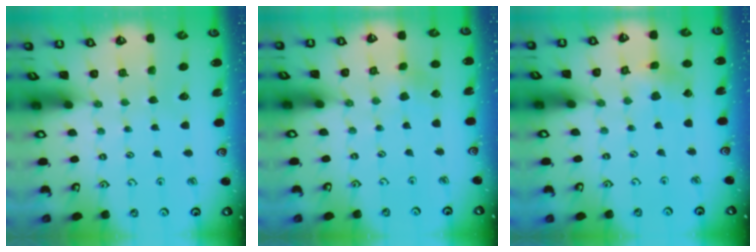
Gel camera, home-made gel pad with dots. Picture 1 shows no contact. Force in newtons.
{"total": 1.9, "press": 1.9, "slide": 0.2}
{"total": 2.7, "press": 2.7, "slide": 0.2}